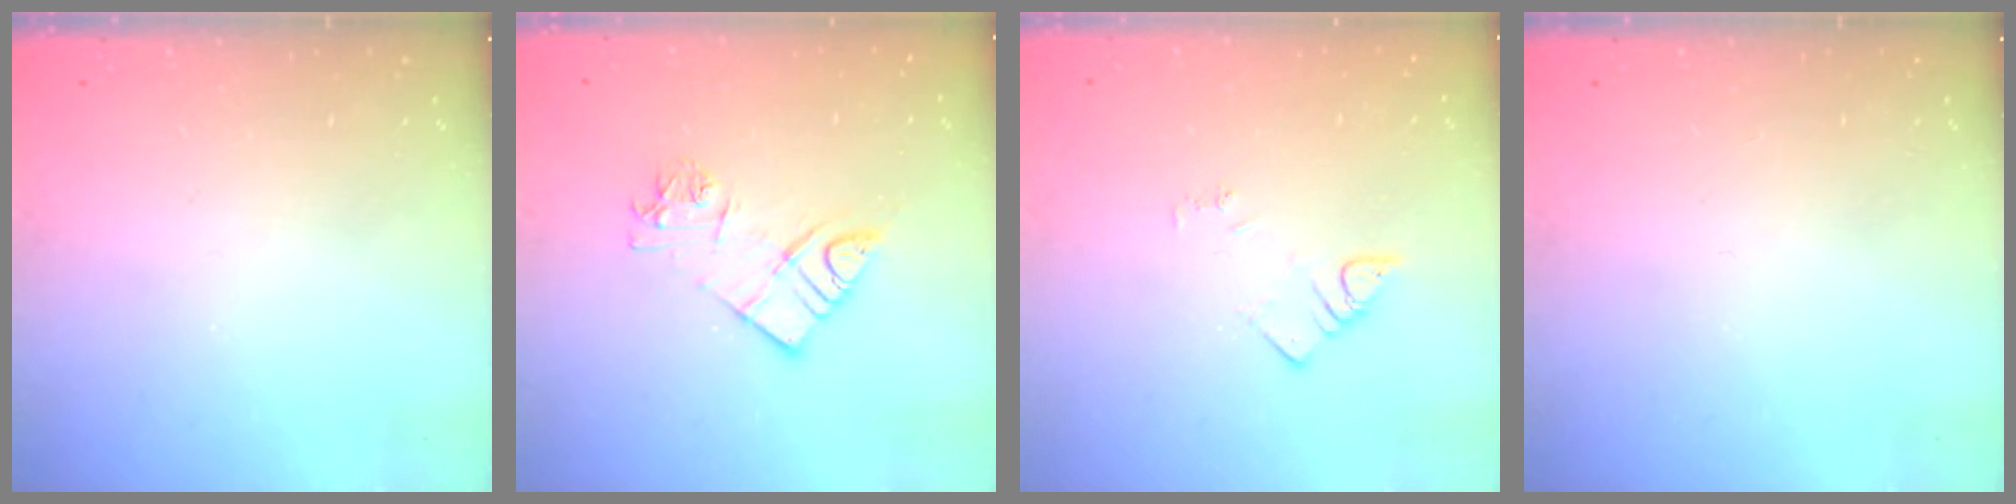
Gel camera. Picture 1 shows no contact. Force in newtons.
{"total": 9.8, "press": 9.7, "slide": 0.8}
{"total": 3.0, "press": 2.9, "slide": 0.5}
{"total": 0.0}